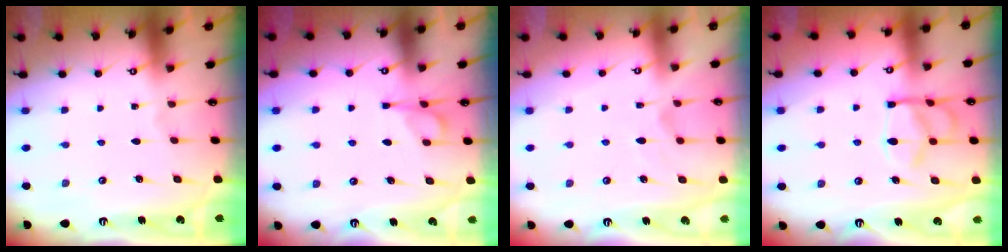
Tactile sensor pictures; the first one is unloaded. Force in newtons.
{"total": 6.8, "press": 6.7, "slide": 0.8}
{"total": 1.7, "press": 1.2, "slide": 1.2}
{"total": 13.1, "press": 13.1, "slide": 1.4}